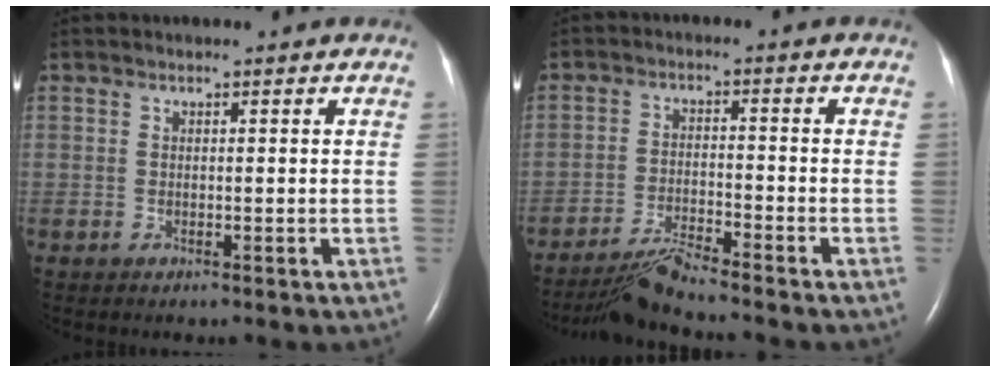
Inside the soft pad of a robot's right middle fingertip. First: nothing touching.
{"total": 5.6, "force": [-5.1, -1.3, 1.7], "torque": [-0.039, -0.023, -0.096]}